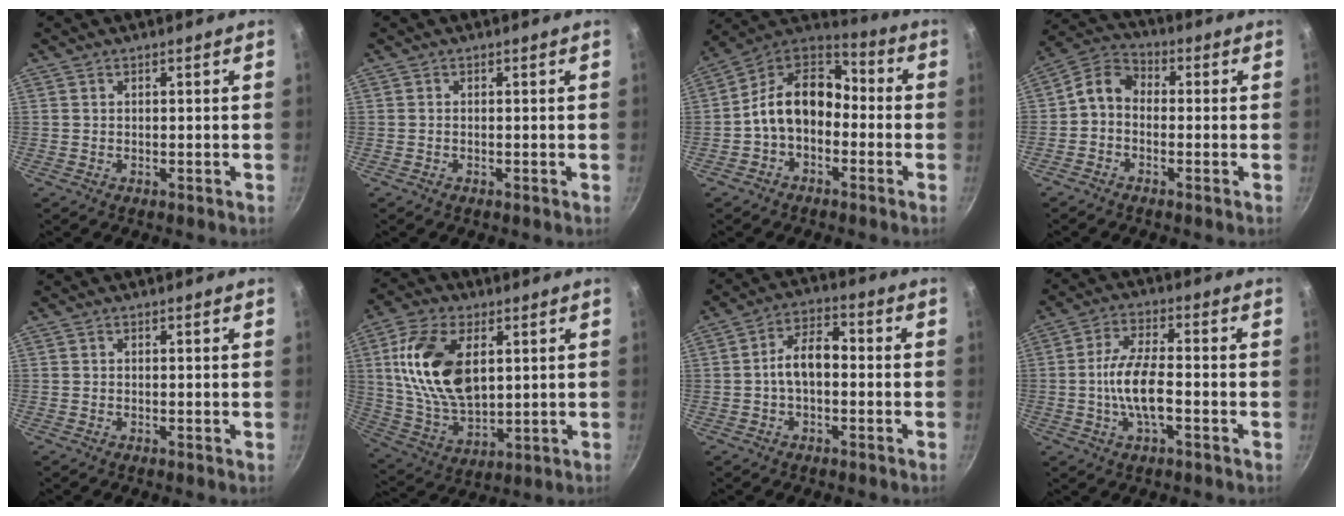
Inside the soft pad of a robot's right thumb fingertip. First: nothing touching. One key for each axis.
{"total": 0.0}
{"total": 13.8, "fx": -2.3, "fy": 9.8, "fz": 9.5, "tx": -0.129, "ty": 0.057, "tz": -0.063}
{"total": 5.8, "fx": -1.2, "fy": 4.3, "fz": 3.8, "tx": -0.071, "ty": 0.030, "tz": -0.044}
{"total": 0.0}
{"total": 16.7, "fx": 4.1, "fy": 9.6, "fz": 13.0, "tx": -0.230, "ty": -0.013, "tz": 0.086}
{"total": 7.5, "fx": -0.8, "fy": 4.4, "fz": 6.0, "tx": -0.088, "ty": 0.033, "tz": -0.024}
{"total": 9.1, "fx": -1.9, "fy": 3.1, "fz": 8.4, "tx": -0.160, "ty": 0.020, "tz": -0.044}